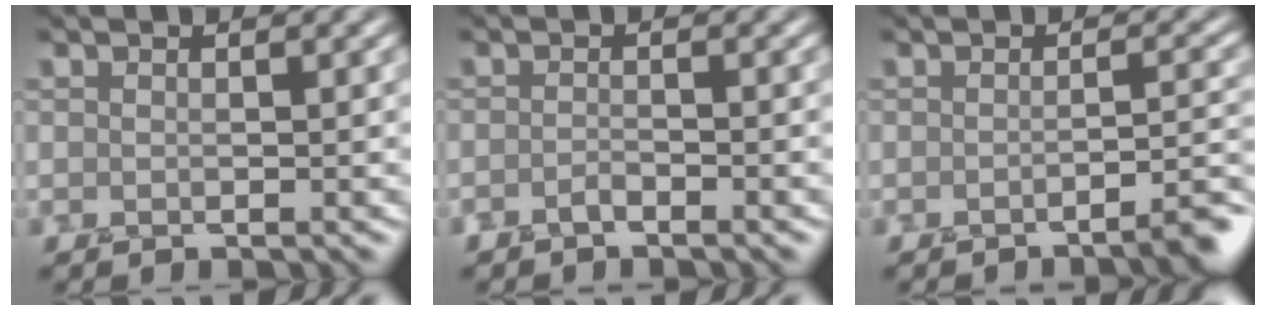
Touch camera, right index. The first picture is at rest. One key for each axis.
{"total": 0.8, "fx": -0.7, "fy": 0.2, "fz": 0.2, "tx": -0.002, "ty": 0.009, "tz": -0.017}
{"total": 3.1, "fx": -2.0, "fy": 0.5, "fz": 2.2, "tx": -0.021, "ty": 0.005, "tz": -0.043}